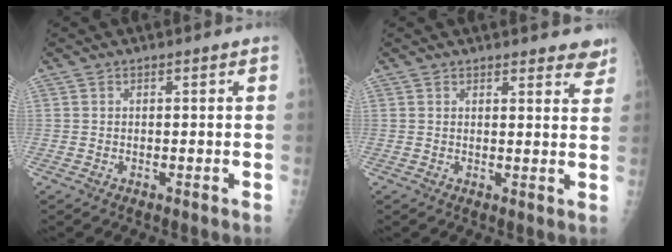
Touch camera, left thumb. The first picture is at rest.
{"total": 5.6, "force": [4.9, 1.8, 2.0], "torque": [0.011, -0.023, 0.047]}